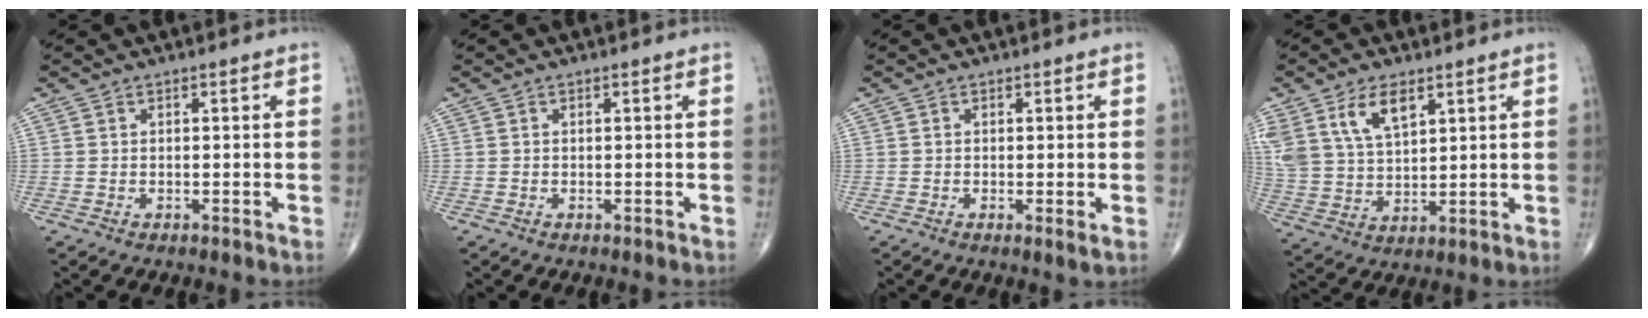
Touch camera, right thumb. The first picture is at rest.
{"total": 0.0}
{"total": 1.4, "force": [-0.2, 0.1, 1.4], "torque": [-0.031, -0.008, -0.007]}
{"total": 11.7, "force": [6.1, 6.3, 7.7], "torque": [-0.146, -0.018, 0.130]}